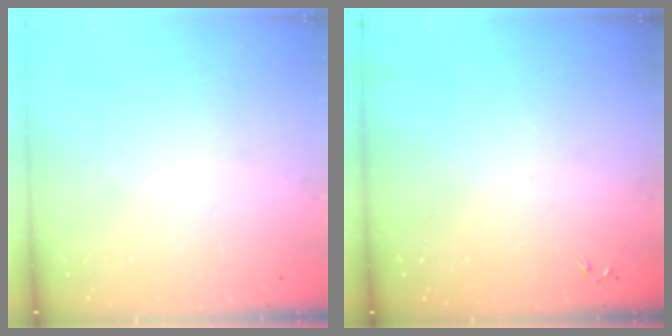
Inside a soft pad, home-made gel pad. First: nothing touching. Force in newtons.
{"total": 0.0}